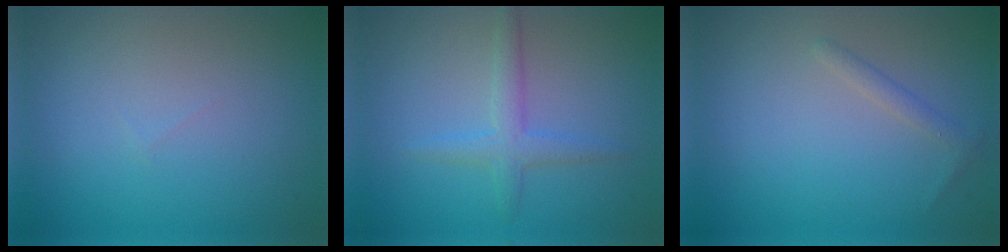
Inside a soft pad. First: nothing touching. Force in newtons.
{"total": 2.3, "press": 2.3, "slide": 0.2}
{"total": 1.1, "press": 1.1, "slide": 0.1}